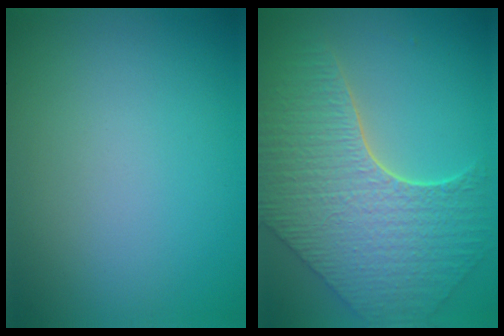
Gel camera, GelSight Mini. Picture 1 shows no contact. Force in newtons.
{"total": 8.5, "press": 6.3, "slide": 5.7}